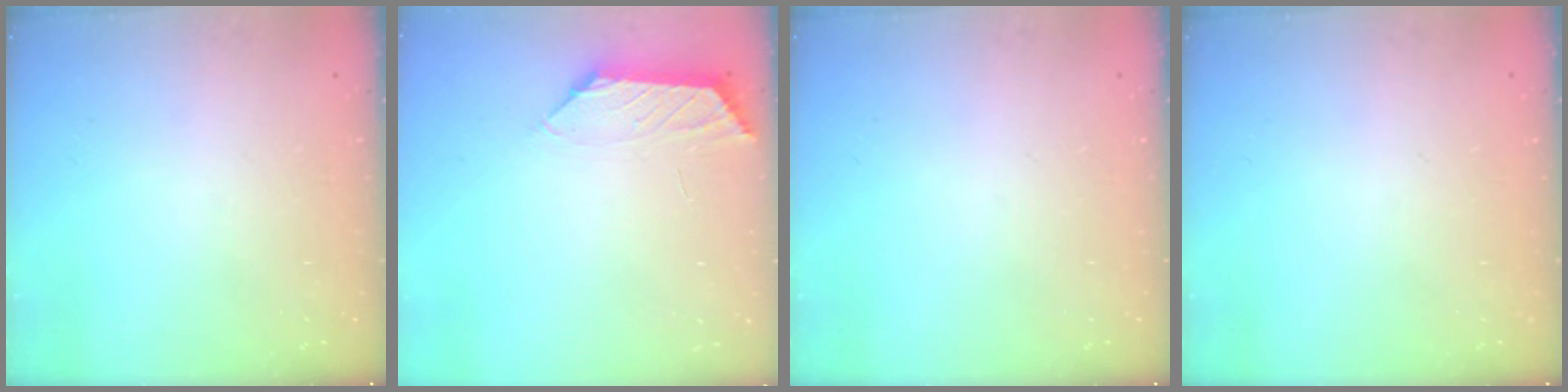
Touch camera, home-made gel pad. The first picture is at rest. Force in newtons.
{"total": 1.8, "press": 1.7, "slide": 0.5}
{"total": 0.0}
{"total": 0.0}